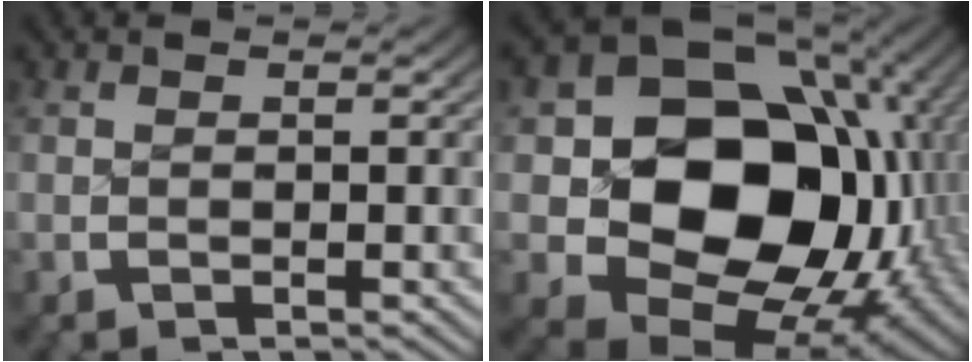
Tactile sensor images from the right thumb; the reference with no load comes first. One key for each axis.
{"total": 24.9, "fx": -1.5, "fy": 18.0, "fz": 17.1, "tx": -0.339, "ty": -0.074, "tz": -0.006}